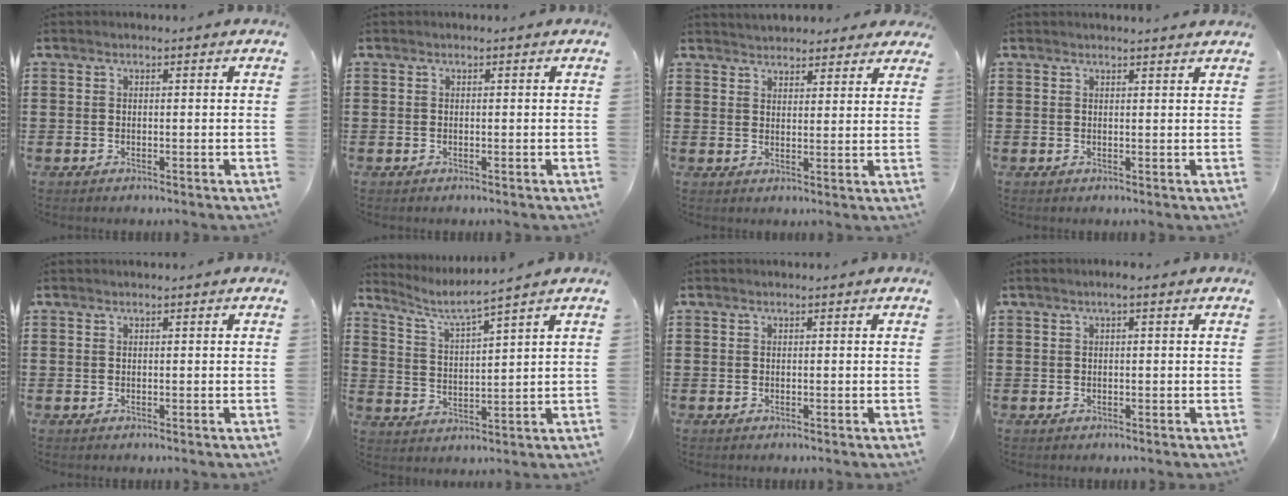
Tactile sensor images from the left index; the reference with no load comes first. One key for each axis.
{"total": 0.0}
{"total": 3.5, "fx": 3.5, "fy": 0.5, "fz": 0.1, "tx": -0.013, "ty": -0.007, "tz": 0.065}
{"total": 1.4, "fx": 1.4, "fy": -0.2, "fz": 0.3, "tx": -0.008, "ty": -0.004, "tz": 0.028}
{"total": 0.0}
{"total": 4.1, "fx": 3.5, "fy": -0.3, "fz": 2.2, "tx": -0.060, "ty": -0.024, "tz": 0.054}
{"total": 0.0}
{"total": 1.1, "fx": 0.2, "fy": 0.1, "fz": 1.1, "tx": -0.017, "ty": -0.001, "tz": 0.003}